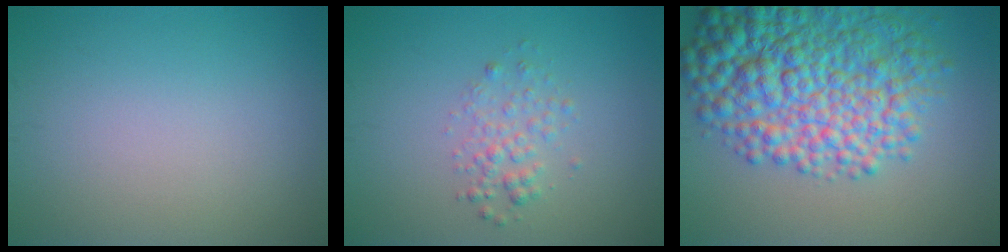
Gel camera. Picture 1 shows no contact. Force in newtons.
{"total": 1.9, "press": 1.9, "slide": 0.1}
{"total": 10.7, "press": 10.7, "slide": 0.3}